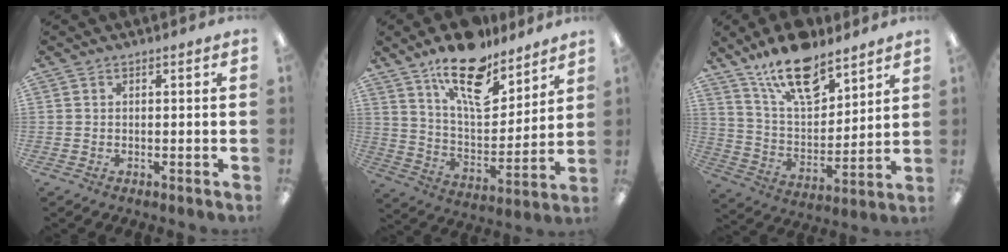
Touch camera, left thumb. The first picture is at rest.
{"total": 17.9, "force": [12.7, 7.6, 10.0], "torque": [-0.164, -0.075, 0.220]}
{"total": 17.2, "force": [12.3, 7.4, 9.5], "torque": [-0.161, -0.066, 0.215]}